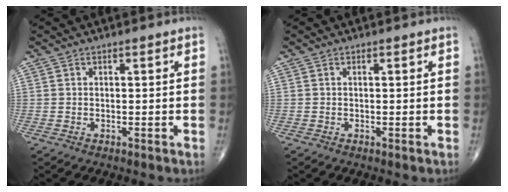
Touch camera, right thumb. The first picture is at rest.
{"total": 0.0}